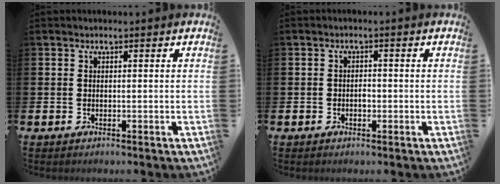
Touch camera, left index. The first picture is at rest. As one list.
[{"total": 1.2, "force": [-0.4, 0.9, 0.8], "torque": [-0.002, -0.002, -0.012]}]